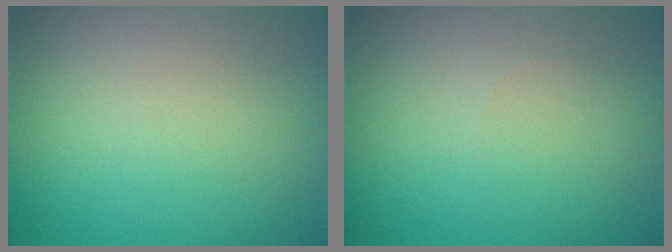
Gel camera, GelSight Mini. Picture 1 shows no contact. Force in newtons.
{"total": 0.0}